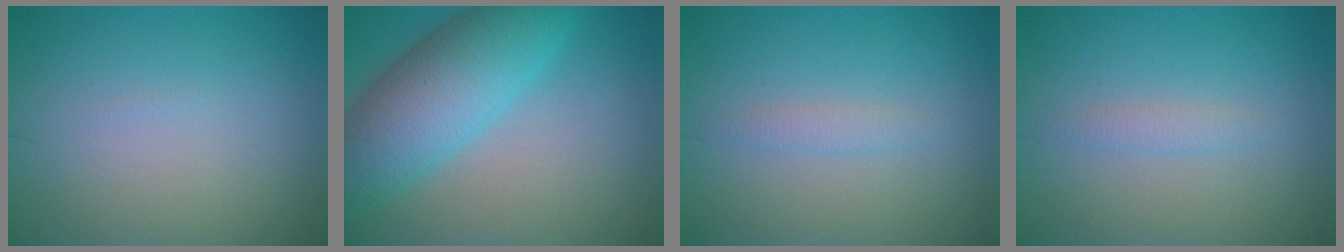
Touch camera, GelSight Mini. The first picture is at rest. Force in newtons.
{"total": 8.6, "press": 8.6, "slide": 0.3}
{"total": 1.2, "press": 1.2, "slide": 0.0}
{"total": 1.2, "press": 1.2, "slide": 0.0}